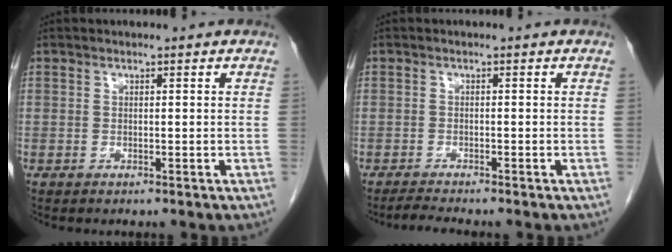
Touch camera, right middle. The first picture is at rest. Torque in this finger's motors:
{"motor_torque": [0.29, -0.22, -0.01, 0.00]}